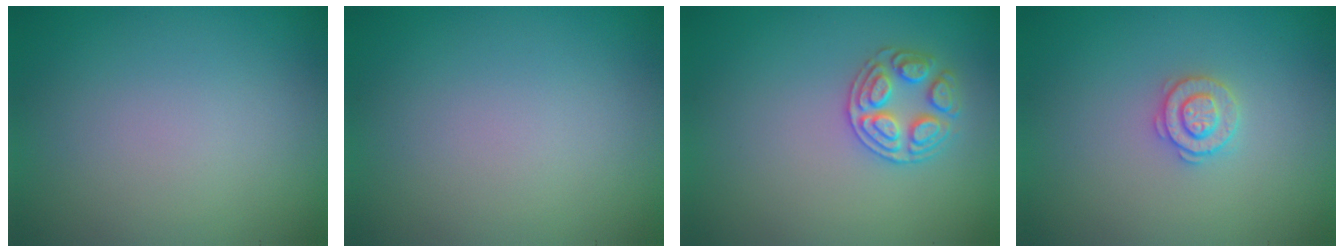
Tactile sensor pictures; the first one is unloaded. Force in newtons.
{"total": 0.0}
{"total": 2.7, "press": 2.7, "slide": 0.3}
{"total": 2.2, "press": 2.2, "slide": 0.3}